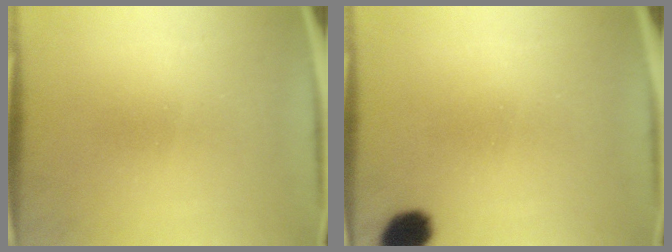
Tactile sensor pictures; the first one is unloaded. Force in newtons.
{"total": 6.1}